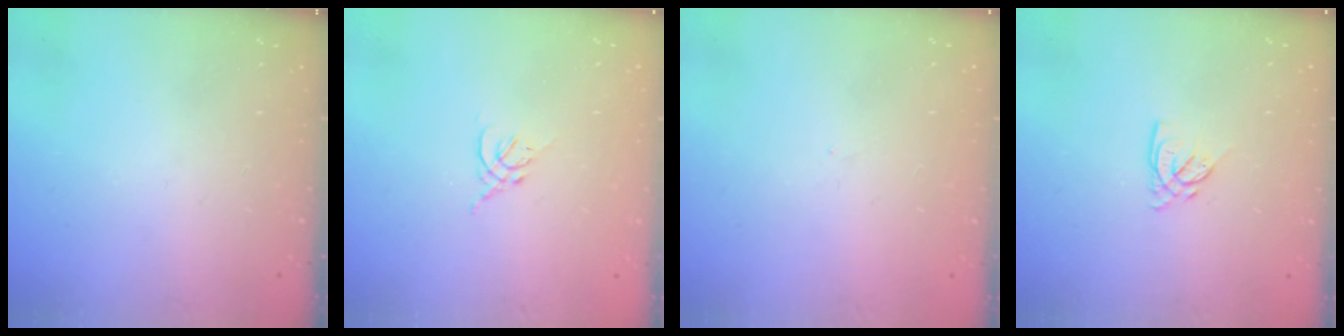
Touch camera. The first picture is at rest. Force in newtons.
{"total": 1.6, "press": 1.5, "slide": 0.6}
{"total": 0.0}
{"total": 4.2, "press": 4.2, "slide": 0.3}